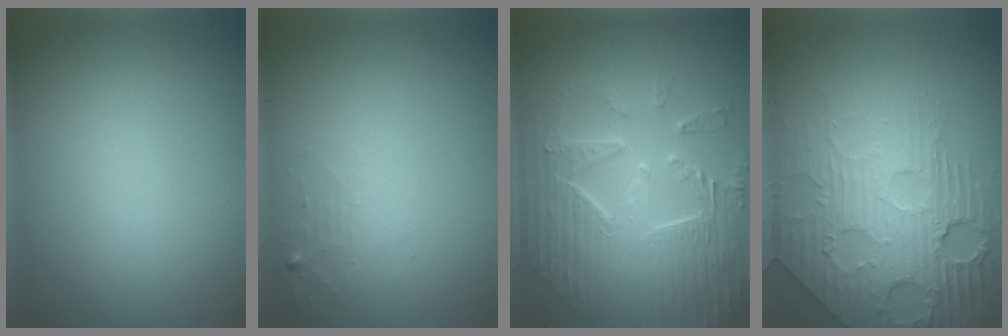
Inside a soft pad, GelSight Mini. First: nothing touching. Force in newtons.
{"total": 1.3, "press": 1.3, "slide": 0.2}
{"total": 9.4, "press": 6.4, "slide": 6.9}
{"total": 7.0, "press": 5.7, "slide": 4.0}